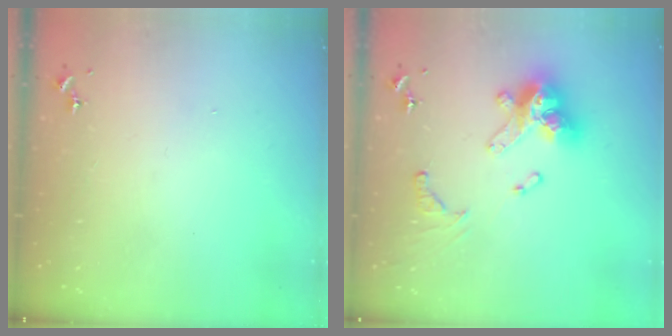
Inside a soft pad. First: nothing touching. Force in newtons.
{"total": 17.9, "press": 17.8, "slide": 1.9}